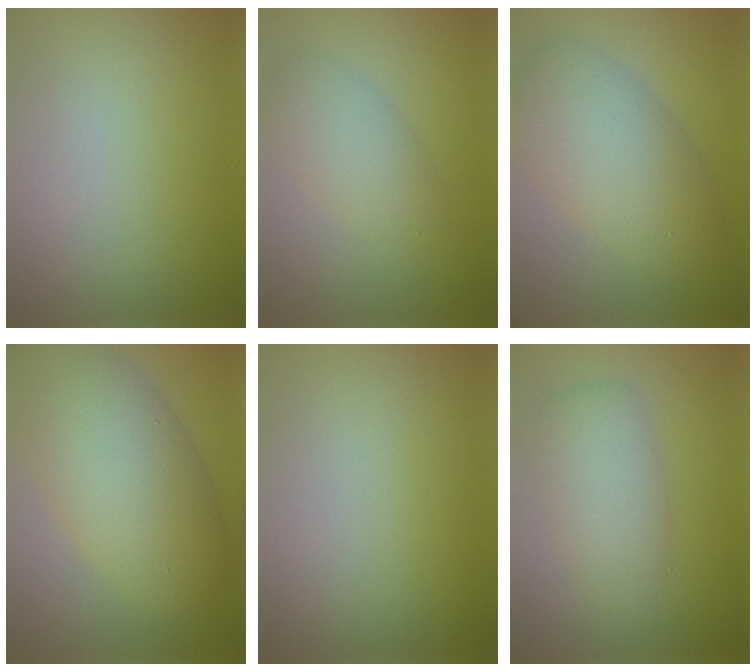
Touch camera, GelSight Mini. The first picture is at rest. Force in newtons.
{"total": 3.2, "press": 3.2, "slide": 0.0}
{"total": 6.8, "press": 6.8, "slide": 0.3}
{"total": 9.9, "press": 9.9, "slide": 0.6}
{"total": 0.0}
{"total": 4.0, "press": 4.0, "slide": 0.1}